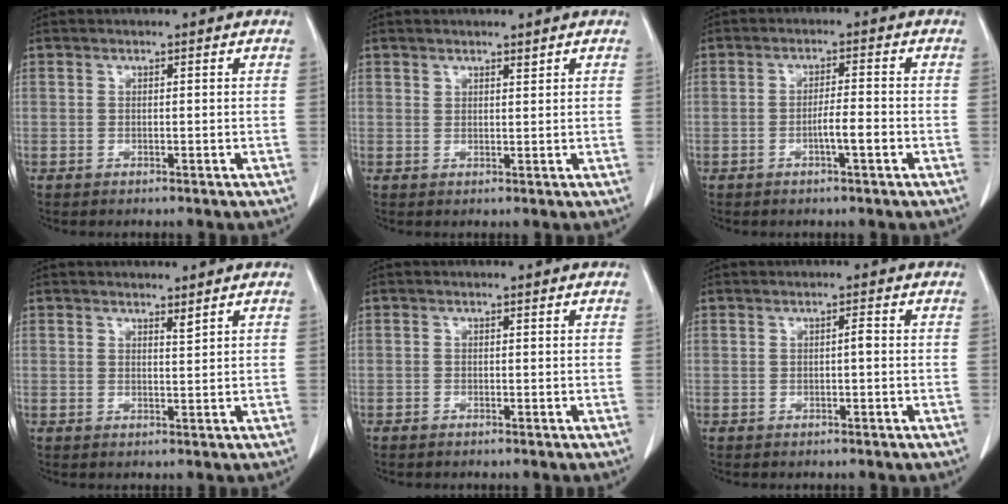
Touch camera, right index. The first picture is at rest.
{"total": 1.3, "force": [1.1, 0.5, 0.4], "torque": [-0.005, -0.002, 0.019]}
{"total": 3.9, "force": [-1.3, 0.5, 3.6], "torque": [-0.062, 0.003, -0.022]}
{"total": 1.2, "force": [1.0, 0.2, 0.6], "torque": [-0.015, -0.007, 0.021]}
{"total": 0.7, "force": [-0.4, 0.4, 0.3], "torque": [-0.007, 0.001, -0.007]}
{"total": 1.3, "force": [0.0, 0.4, 1.2], "torque": [-0.023, 0.002, 0.001]}